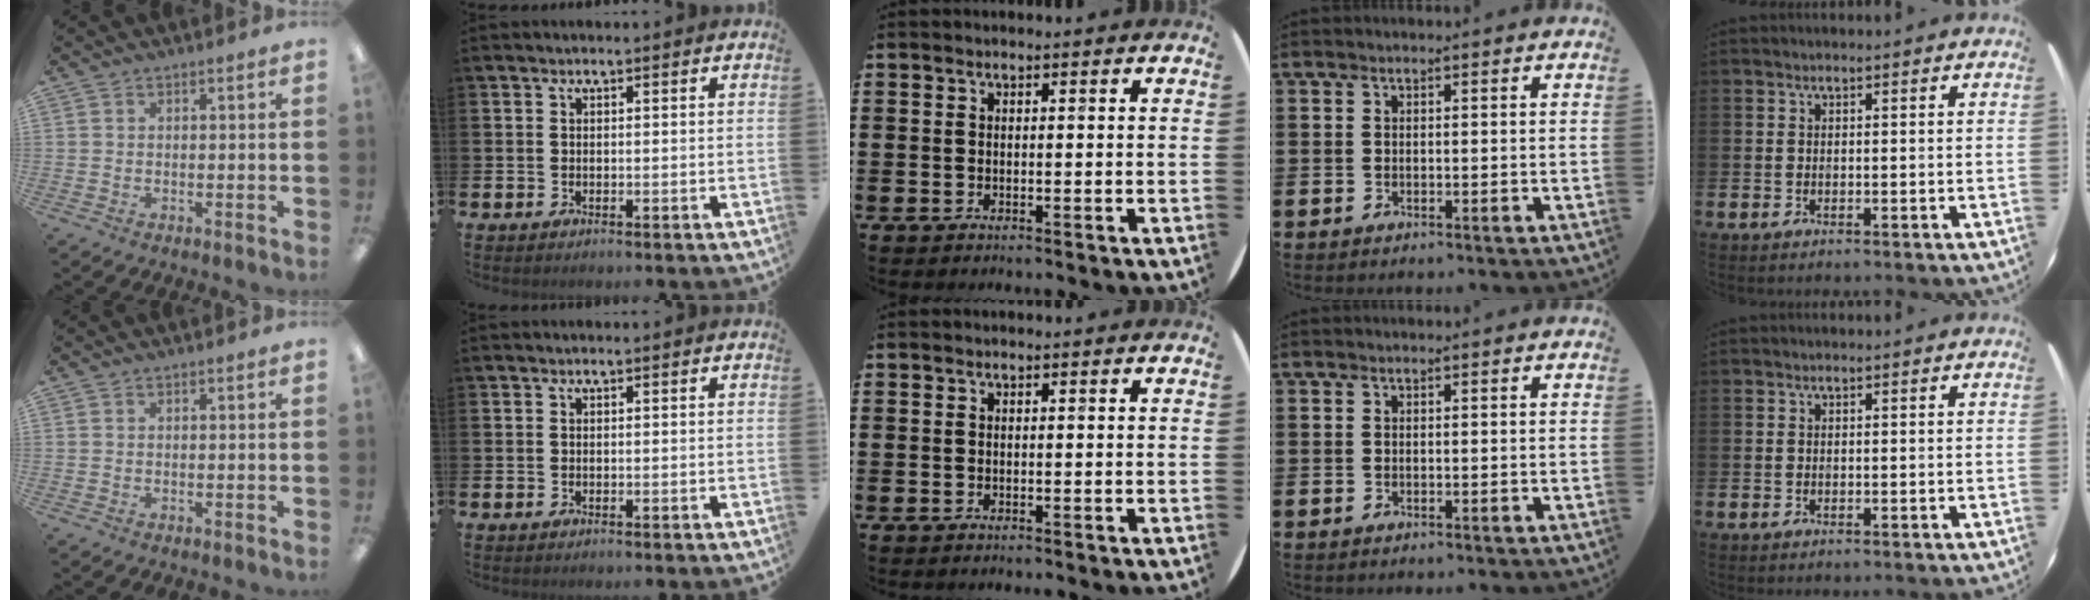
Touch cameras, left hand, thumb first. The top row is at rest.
{}